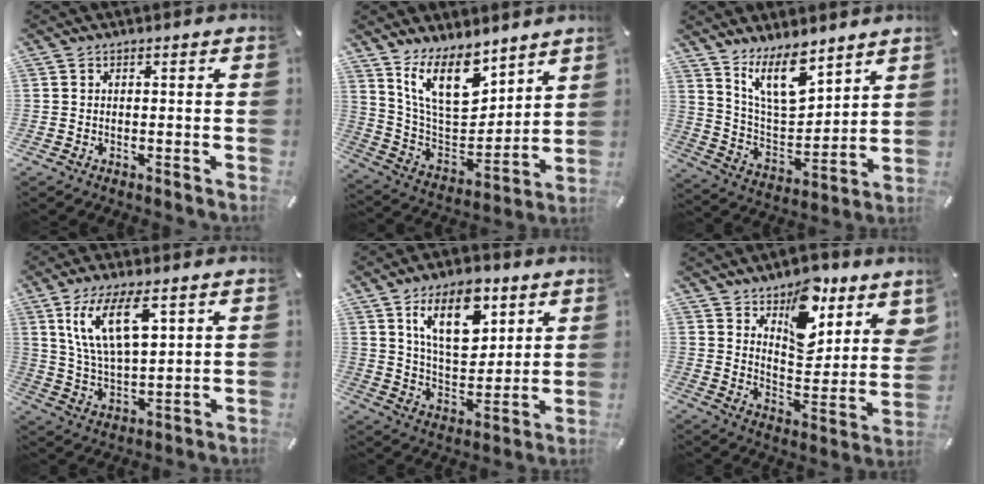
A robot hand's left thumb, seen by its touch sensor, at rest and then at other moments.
{"total": 16.8, "force": [11.2, 8.1, 9.6], "torque": [-0.193, -0.070, 0.202]}
{"total": 14.8, "force": [10.5, 6.4, 8.2], "torque": [-0.158, -0.057, 0.193]}
{"total": 13.9, "force": [7.0, 5.9, 10.5], "torque": [-0.227, -0.010, 0.121]}
{"total": 16.3, "force": [8.1, 9.0, 10.9], "torque": [-0.189, -0.018, 0.143]}
{"total": 14.1, "force": [9.9, 7.1, 7.1], "torque": [-0.090, -0.087, 0.172]}